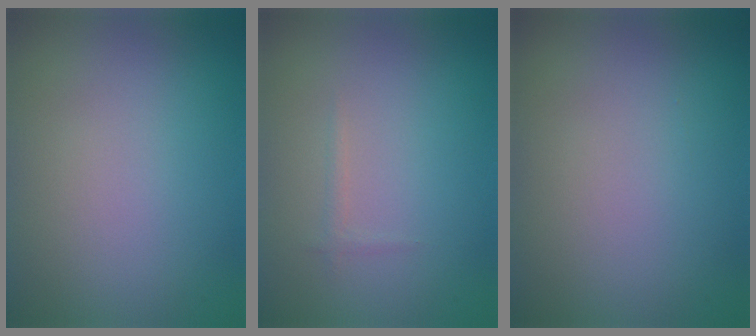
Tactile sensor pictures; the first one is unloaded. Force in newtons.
{"total": 0.5, "press": 0.5, "slide": 0.1}
{"total": 0.0}